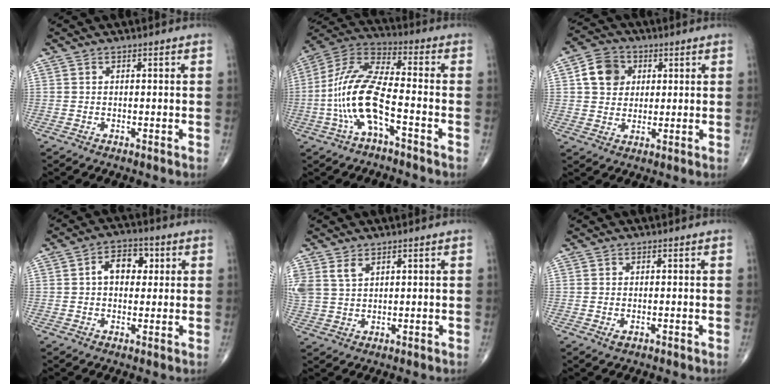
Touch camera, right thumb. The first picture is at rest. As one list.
[{"total": 14.1, "force": [-4.4, 4.5, 12.6], "torque": [-0.271, 0.043, -0.087]}, {"total": 8.0, "force": [2.1, 6.7, 3.7], "torque": [-0.044, 0.000, 0.031]}, {"total": 6.7, "force": [1.3, 4.6, 4.6], "torque": [-0.048, 0.013, 0.013]}, {"total": 5.5, "force": [3.0, 3.3, 3.1], "torque": [-0.068, -0.002, 0.074]}, {"total": 1.1, "force": [-0.4, 0.6, 0.8], "torque": [-0.013, -0.001, -0.006]}]